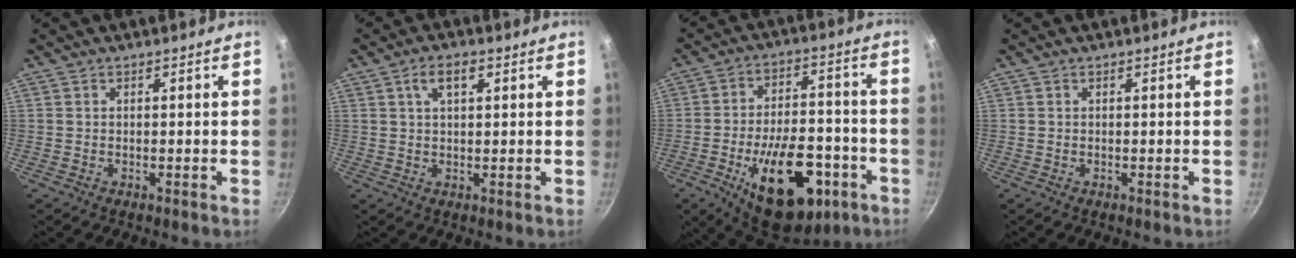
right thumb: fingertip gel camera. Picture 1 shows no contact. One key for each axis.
{"total": 4.2, "fx": 1.7, "fy": 2.0, "fz": 3.2, "tx": -0.048, "ty": 0.004, "tz": 0.029}
{"total": 22.3, "fx": -8.7, "fy": 11.9, "fz": 16.7, "tx": -0.219, "ty": 0.040, "tz": -0.114}
{"total": 0.0}